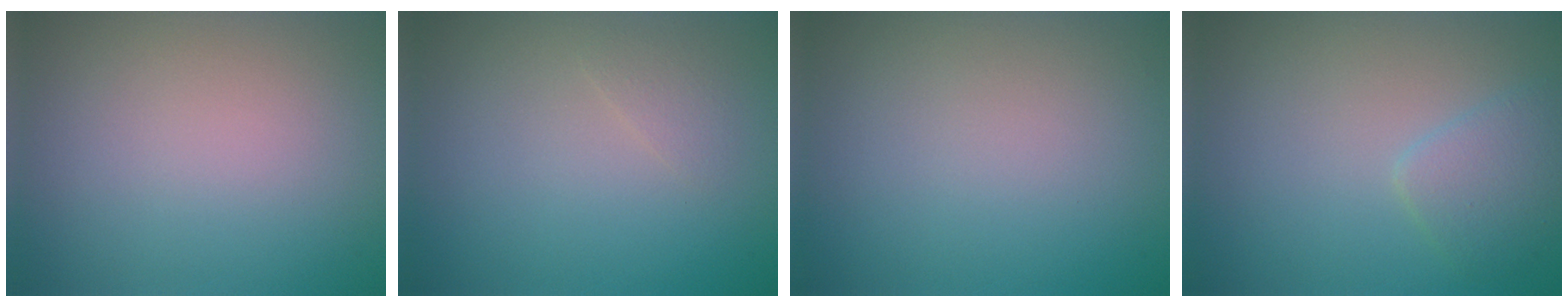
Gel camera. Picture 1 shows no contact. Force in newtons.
{"total": 0.8, "press": 0.8, "slide": 0.0}
{"total": 0.0}
{"total": 2.3, "press": 2.3, "slide": 0.1}